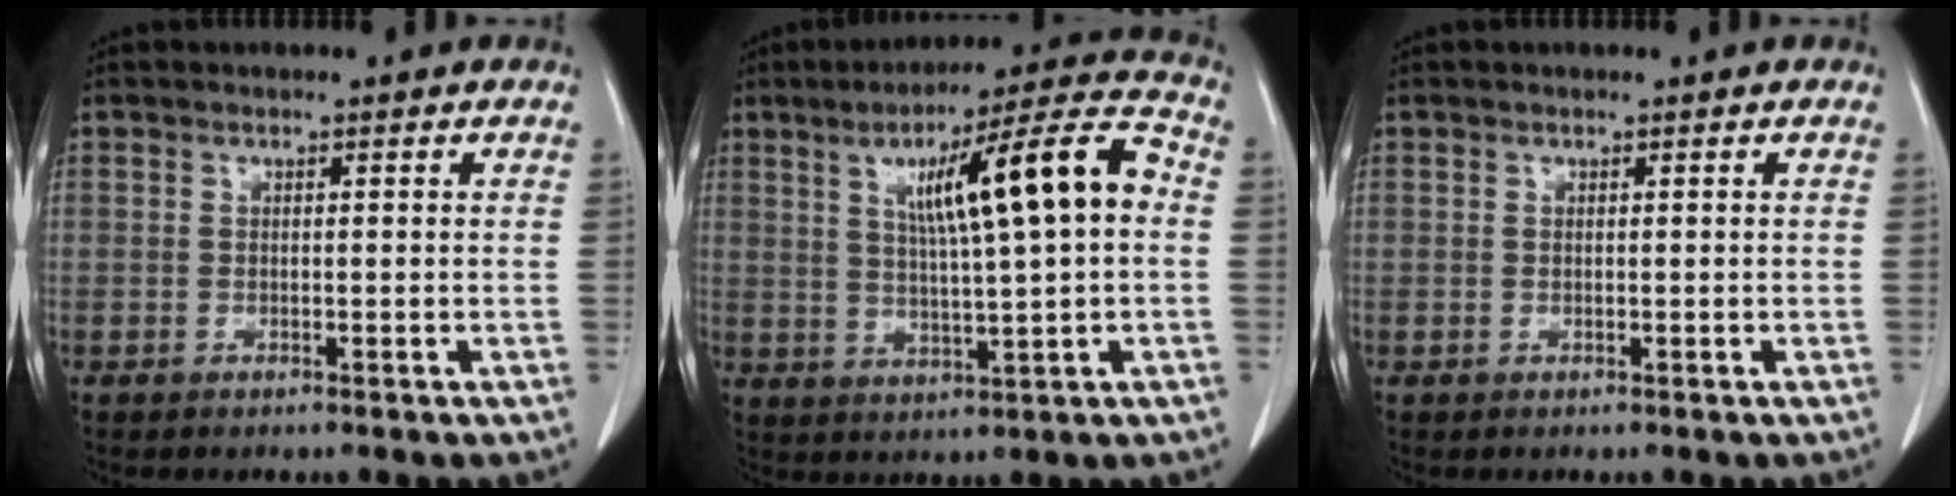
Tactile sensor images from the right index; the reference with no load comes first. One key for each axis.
{"total": 15.4, "fx": 2.7, "fy": 1.5, "fz": 15.0, "tx": -0.235, "ty": 0.029, "tz": 0.043}
{"total": 0.0}